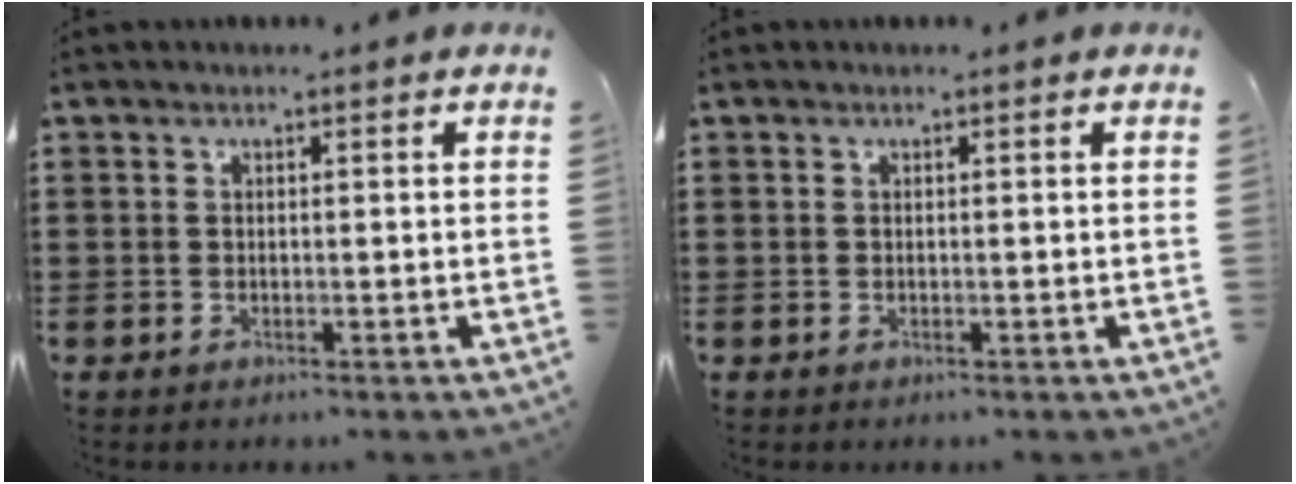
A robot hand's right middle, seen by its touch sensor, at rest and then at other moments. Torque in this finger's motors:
{"motor_torque": [-0.07, -0.07, 0.01, -0.01]}